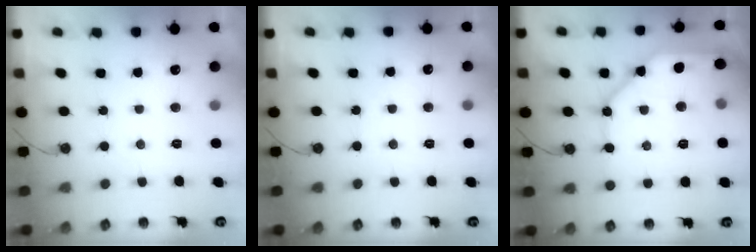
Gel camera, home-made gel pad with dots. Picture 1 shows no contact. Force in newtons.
{"total": 3.2, "press": 3.2, "slide": 0.5}
{"total": 11.1, "press": 11.0, "slide": 1.1}